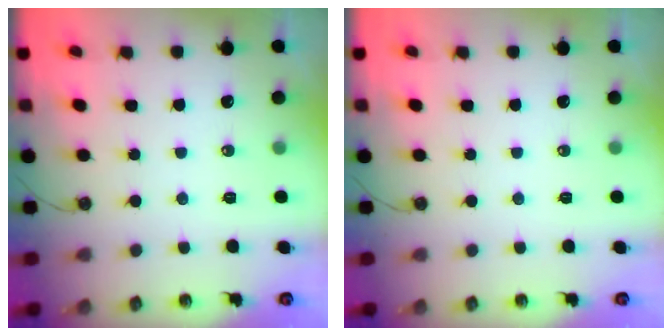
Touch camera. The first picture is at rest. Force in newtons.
{"total": 0.0}